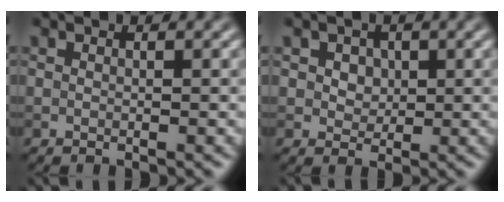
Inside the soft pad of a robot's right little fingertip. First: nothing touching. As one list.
[{"total": 2.5, "force": [1.0, 1.9, 1.2], "torque": [-0.026, 0.006, 0.016]}]